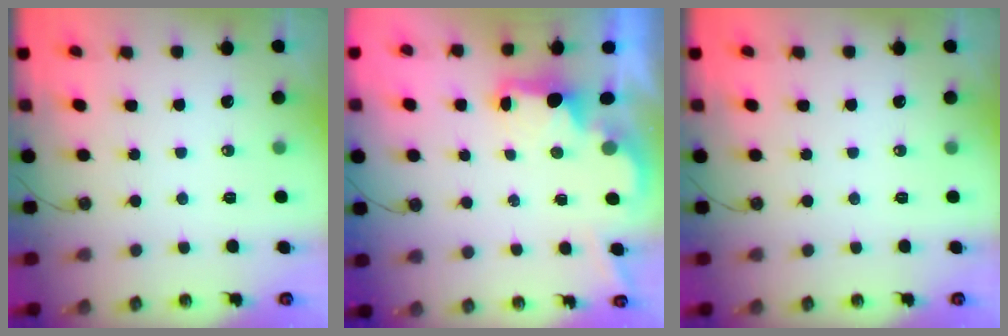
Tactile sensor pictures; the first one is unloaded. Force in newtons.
{"total": 2.2, "press": 2.0, "slide": 0.8}
{"total": 0.0}